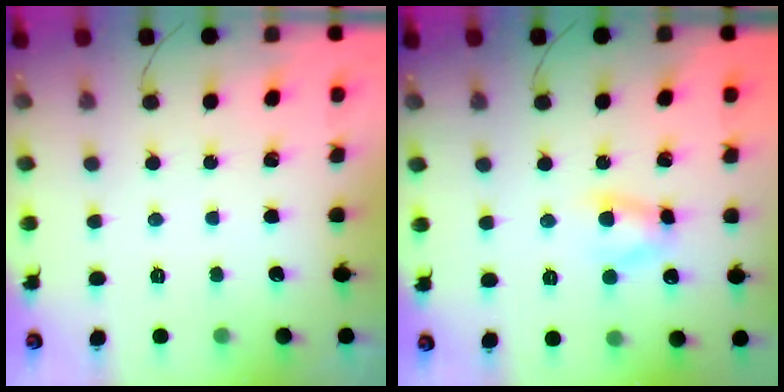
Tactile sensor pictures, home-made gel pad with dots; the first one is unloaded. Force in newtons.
{"total": 4.2, "press": 4.1, "slide": 0.8}